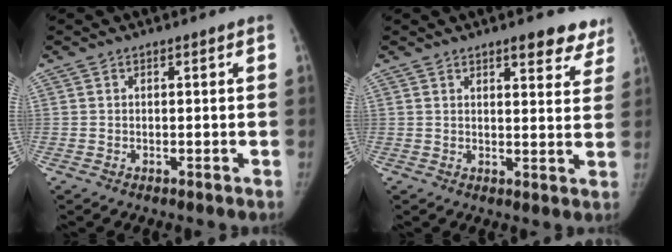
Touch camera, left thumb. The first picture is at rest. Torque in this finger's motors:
{"motor_torque": [0.26, -0.13, 0.65, -0.58, 0.15]}